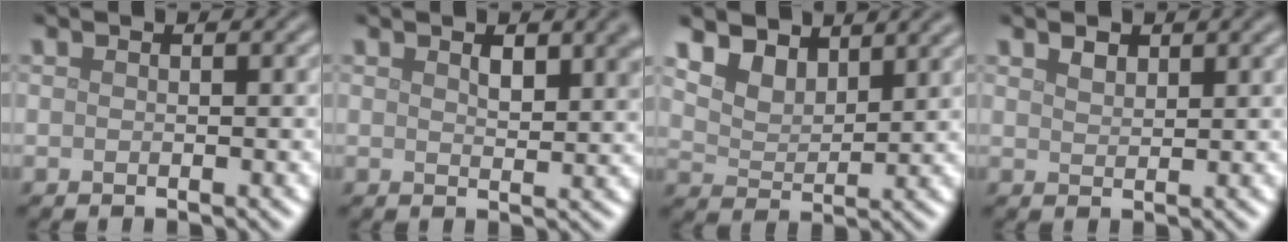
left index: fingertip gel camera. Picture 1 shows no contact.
{"total": 3.3, "force": [1.5, 1.3, 2.6], "torque": [-0.036, 0.002, 0.026]}
{"total": 5.1, "force": [4.1, 2.4, 1.8], "torque": [-0.056, -0.014, 0.076]}
{"total": 1.5, "force": [1.2, 0.7, 0.5], "torque": [-0.012, 0.002, 0.024]}